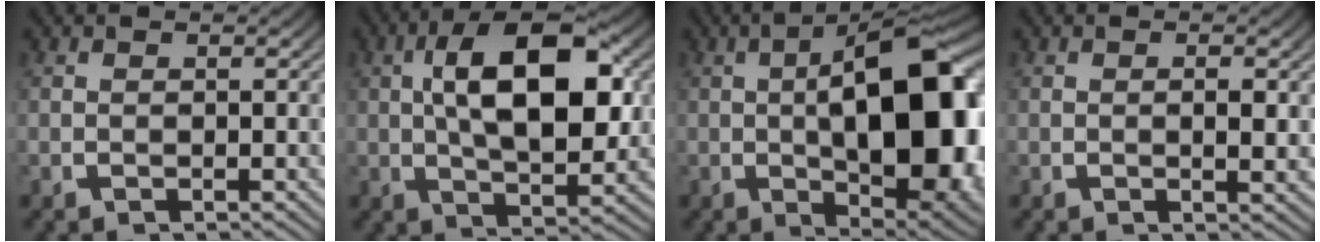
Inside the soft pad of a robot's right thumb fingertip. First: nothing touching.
{"total": 11.5, "force": [0.7, 5.7, 10.0], "torque": [-0.180, -0.013, 0.018]}
{"total": 18.3, "force": [-1.8, 8.8, 15.9], "torque": [-0.243, -0.043, -0.004]}
{"total": 1.4, "force": [-0.2, 0.4, 1.3], "torque": [-0.021, -0.004, -0.006]}